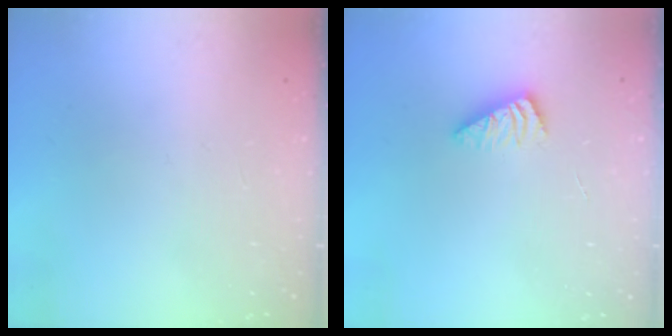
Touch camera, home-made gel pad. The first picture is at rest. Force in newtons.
{"total": 2.5, "press": 2.4, "slide": 0.4}